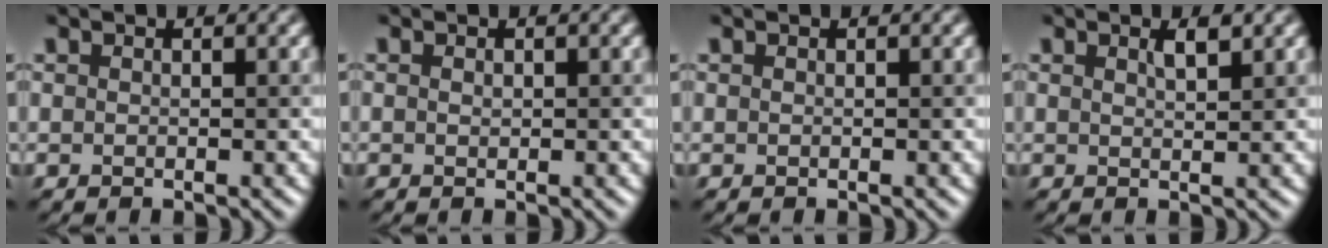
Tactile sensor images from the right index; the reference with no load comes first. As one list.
[{"total": 0.0}, {"total": 0.0}, {"total": 1.3, "force": [0.9, 0.2, 1.0], "torque": [-0.015, 0.003, 0.015]}]